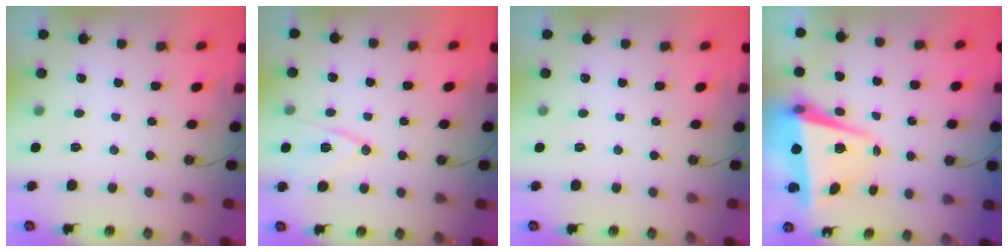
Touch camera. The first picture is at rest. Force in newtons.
{"total": 11.7, "press": 11.1, "slide": 3.5}
{"total": 0.0}
{"total": 7.3, "press": 7.1, "slide": 1.8}